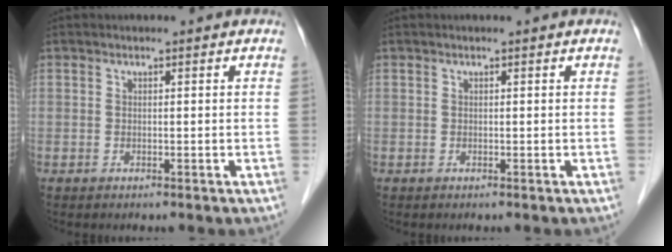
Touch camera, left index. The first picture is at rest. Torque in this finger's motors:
{"motor_torque": [0.00, 0.00, 0.00, 0.00]}